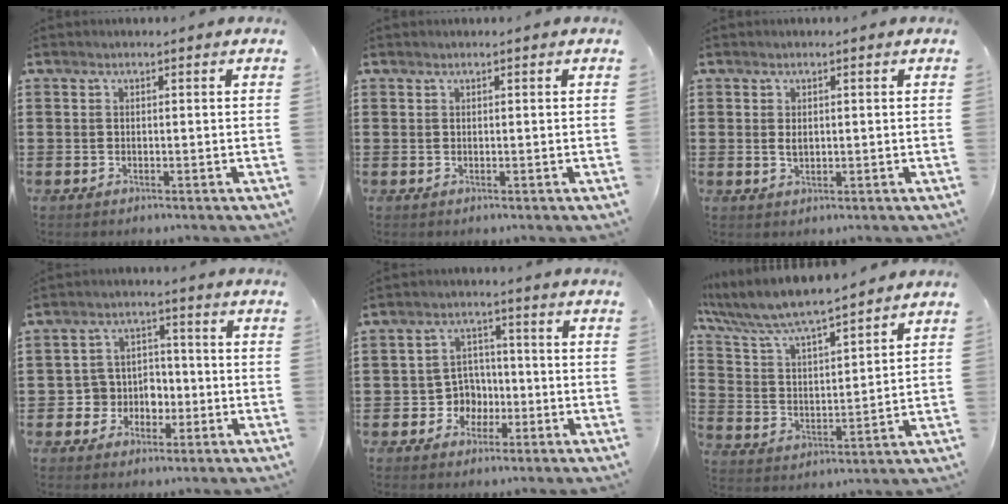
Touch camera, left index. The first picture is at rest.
{"total": 0.0}
{"total": 1.4, "force": [0.3, 0.7, 1.2], "torque": [-0.026, 0.004, 0.005]}
{"total": 4.9, "force": [-1.4, 4.6, 1.0], "torque": [-0.035, 0.013, -0.028]}
{"total": 4.9, "force": [-1.4, 4.5, 1.5], "torque": [-0.042, 0.011, -0.028]}
{"total": 6.5, "force": [6.0, 0.8, 2.6], "torque": [-0.078, -0.036, 0.098]}